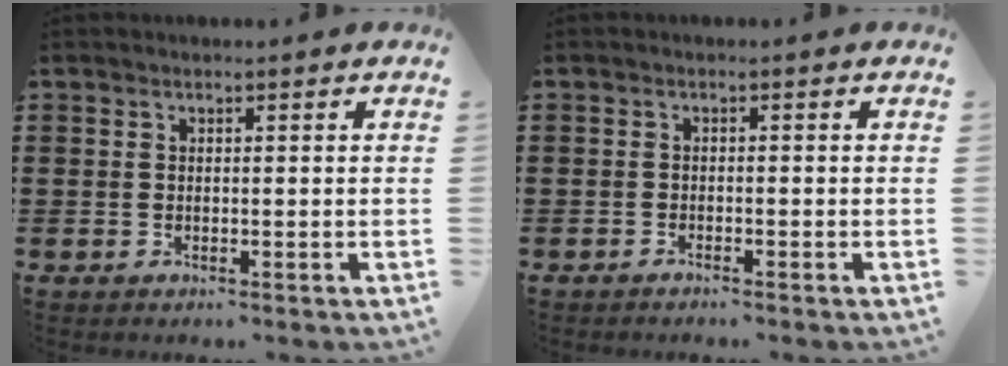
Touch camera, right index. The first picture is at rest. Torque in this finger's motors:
{"motor_torque": [-0.38, 0.38, 0.05, 0.00]}